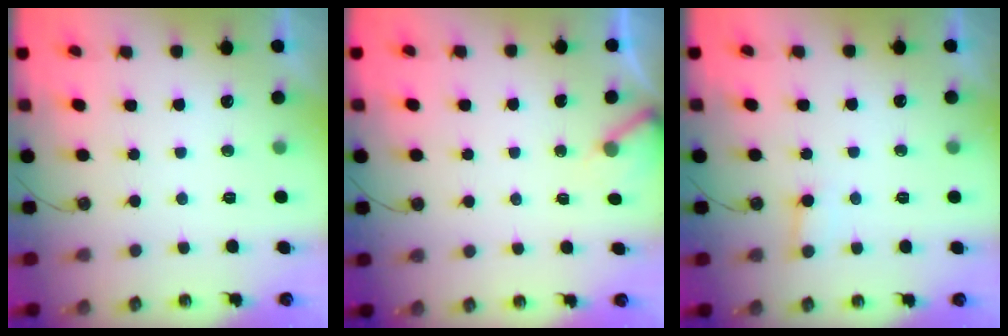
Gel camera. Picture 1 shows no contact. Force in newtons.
{"total": 2.7, "press": 2.7, "slide": 0.2}
{"total": 5.4, "press": 5.4, "slide": 0.8}